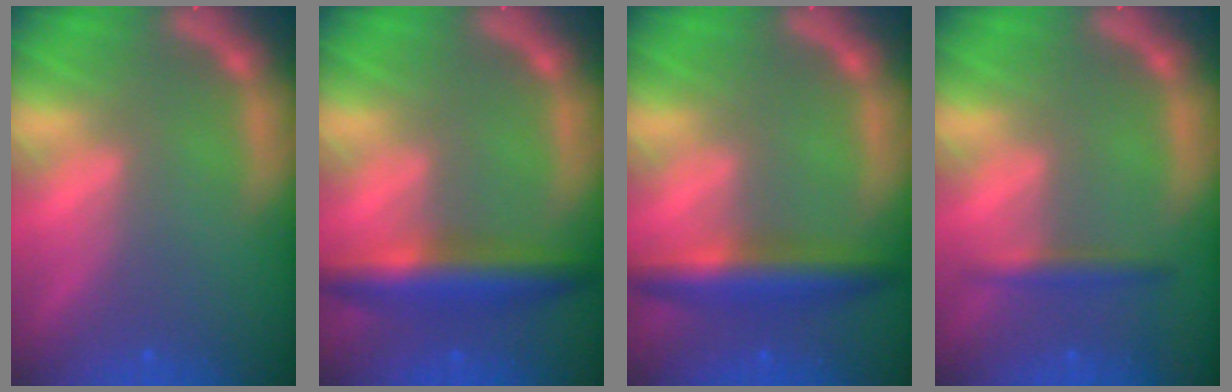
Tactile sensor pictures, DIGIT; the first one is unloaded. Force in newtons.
{"total": 5.5}
{"total": 5.0}
{"total": 1.9}